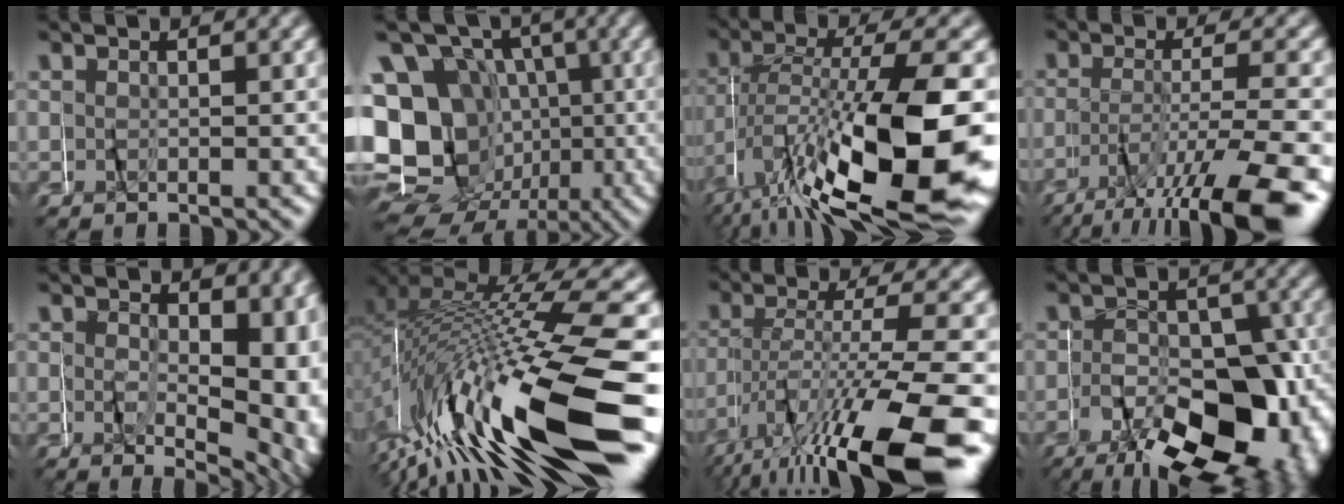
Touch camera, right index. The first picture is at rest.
{"total": 15.4, "force": [-2.6, 13.2, 7.7], "torque": [-0.164, -0.046, -0.050]}
{"total": 13.3, "force": [-4.9, 4.5, 11.5], "torque": [-0.206, -0.014, -0.058]}
{"total": 8.1, "force": [-5.1, 1.2, 6.2], "torque": [-0.102, -0.016, -0.079]}
{"total": 6.1, "force": [-0.6, 3.2, 5.1], "torque": [-0.067, -0.019, -0.007]}
{"total": 13.5, "force": [-5.8, 4.4, 11.4], "torque": [-0.204, -0.008, -0.079]}
{"total": 9.4, "force": [-5.8, 1.1, 7.3], "torque": [-0.116, 0.003, -0.089]}
{"total": 13.7, "force": [-5.9, 8.3, 9.2], "torque": [-0.147, -0.047, -0.075]}